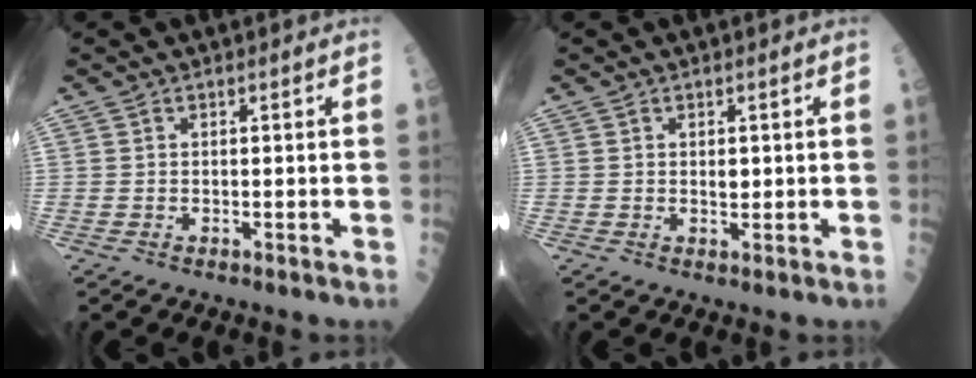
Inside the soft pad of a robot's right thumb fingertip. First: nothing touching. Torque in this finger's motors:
{"motor_torque": [0.06, -0.12, 0.27, 0.12, 0.00]}